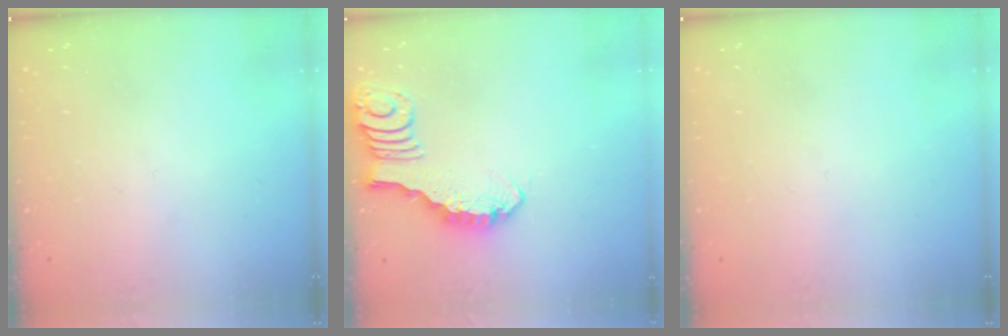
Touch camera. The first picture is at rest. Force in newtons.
{"total": 4.2, "press": 4.2, "slide": 0.3}
{"total": 0.0}